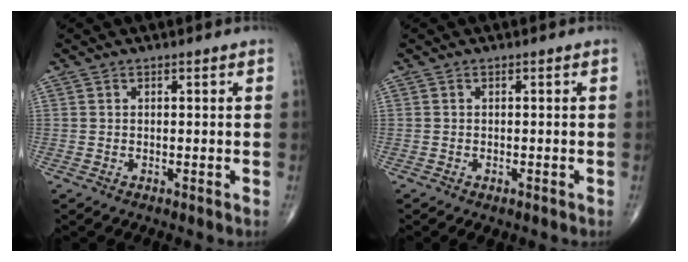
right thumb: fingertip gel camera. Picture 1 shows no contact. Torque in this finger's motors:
{"motor_torque": [1.27, 0.34, 0.23, -0.46, 0.03]}